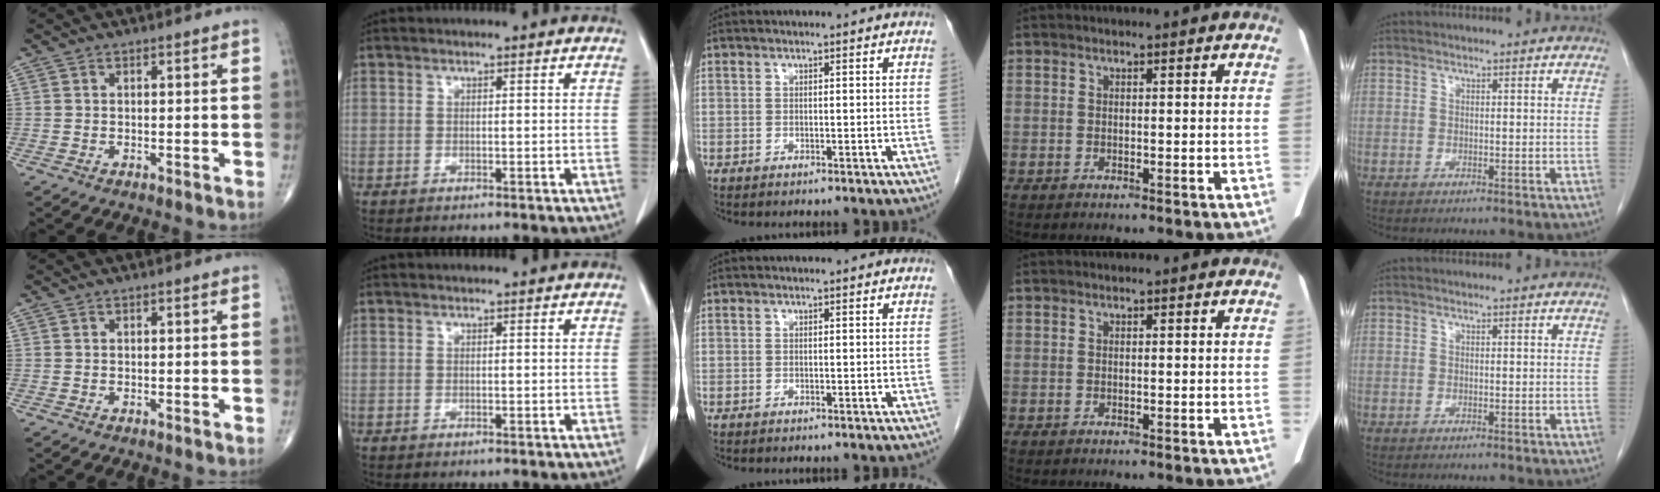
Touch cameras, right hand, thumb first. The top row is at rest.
{}